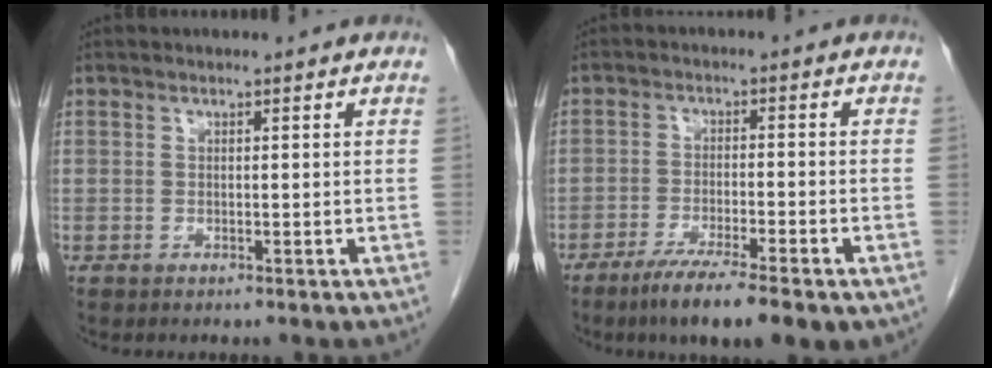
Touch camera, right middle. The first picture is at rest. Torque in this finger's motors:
{"motor_torque": [1.12, -1.02, 0.11, 0.10]}